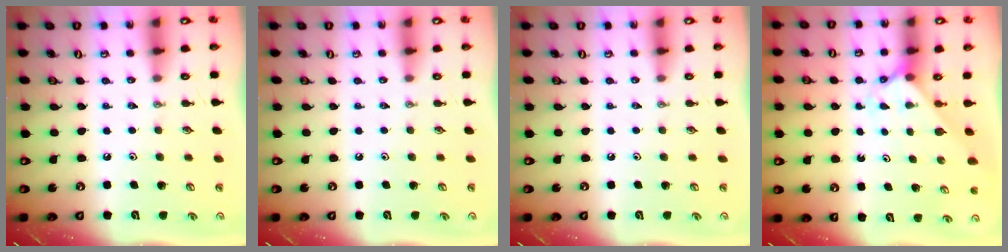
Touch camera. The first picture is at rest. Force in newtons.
{"total": 0.0}
{"total": 0.0}
{"total": 2.4, "press": 2.4, "slide": 0.2}